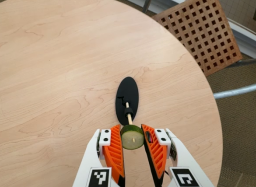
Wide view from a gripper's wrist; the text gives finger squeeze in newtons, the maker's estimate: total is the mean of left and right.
{"total": 8.2, "left": 8.2, "right": 8.2}